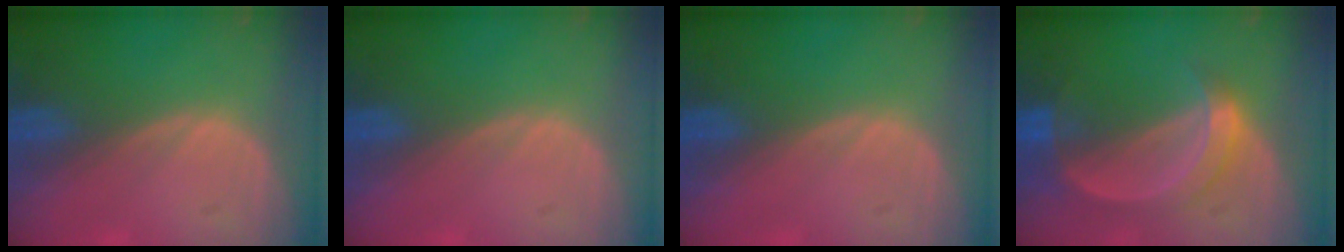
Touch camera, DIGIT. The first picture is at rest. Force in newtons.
{"total": 0.0}
{"total": 0.0}
{"total": 5.9, "press": 5.5, "slide": 2.1}